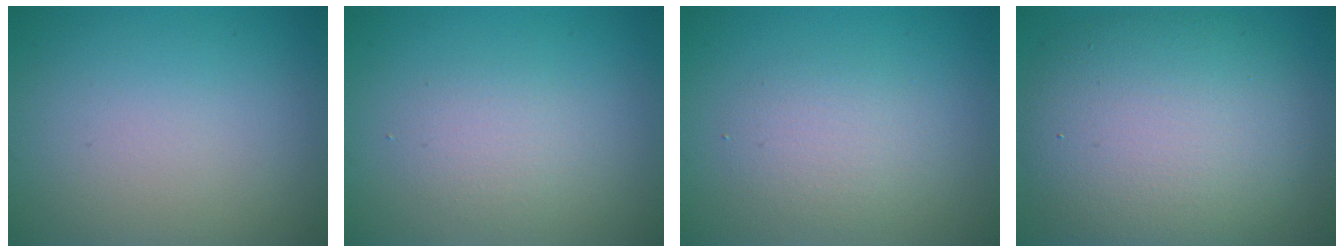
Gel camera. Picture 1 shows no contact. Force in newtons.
{"total": 2.0, "press": 2.0, "slide": 0.0}
{"total": 2.4, "press": 2.4, "slide": 0.1}
{"total": 10.7, "press": 10.7, "slide": 0.7}